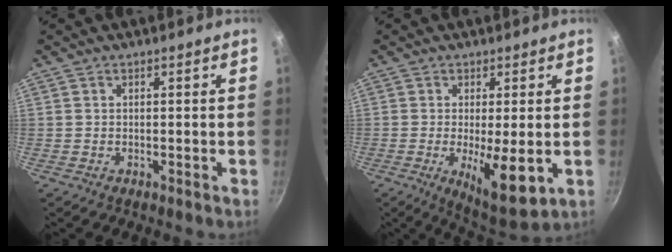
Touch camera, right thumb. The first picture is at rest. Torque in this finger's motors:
{"motor_torque": [-0.28, 0.65, 1.03, -0.25, 0.10]}